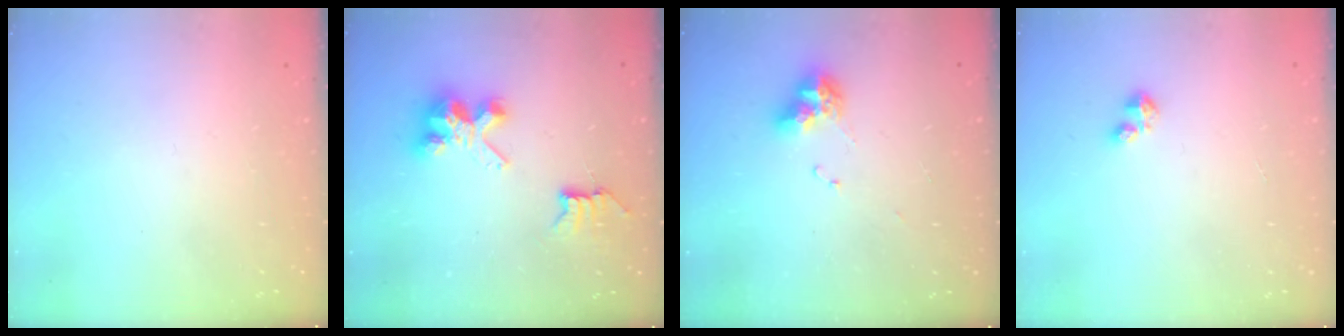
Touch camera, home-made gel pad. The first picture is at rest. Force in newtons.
{"total": 7.8, "press": 7.8, "slide": 0.3}
{"total": 9.0, "press": 8.9, "slide": 0.9}
{"total": 1.6, "press": 1.6, "slide": 0.3}